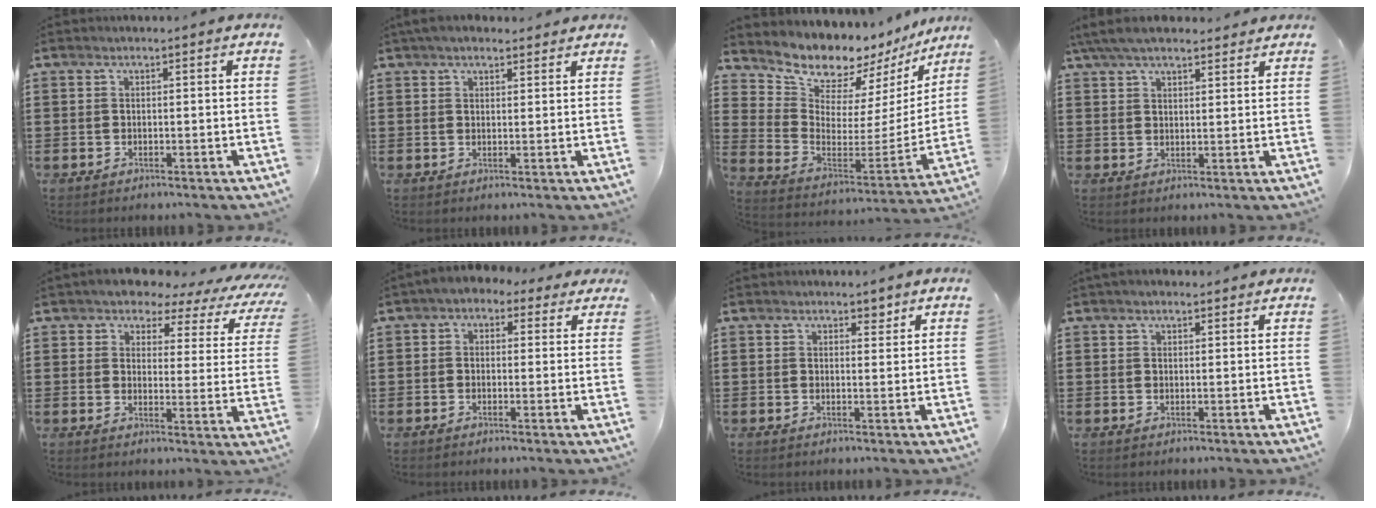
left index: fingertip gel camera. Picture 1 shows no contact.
{"total": 2.9, "force": [2.4, 1.1, 1.2], "torque": [-0.029, 0.006, 0.045]}
{"total": 8.8, "force": [8.4, 2.6, 0.6], "torque": [-0.061, -0.075, 0.148]}
{"total": 5.5, "force": [4.6, 1.7, 2.5], "torque": [-0.062, -0.002, 0.086]}
{"total": 4.1, "force": [3.4, 1.8, 1.4], "torque": [-0.043, -0.019, 0.051]}
{"total": 1.7, "force": [0.3, 1.5, 0.8], "torque": [-0.022, 0.008, 0.001]}
{"total": 2.1, "force": [1.7, 0.9, 0.8], "torque": [-0.003, -0.001, 0.027]}
{"total": 1.3, "force": [1.1, 0.5, 0.5], "torque": [-0.011, 0.005, 0.021]}